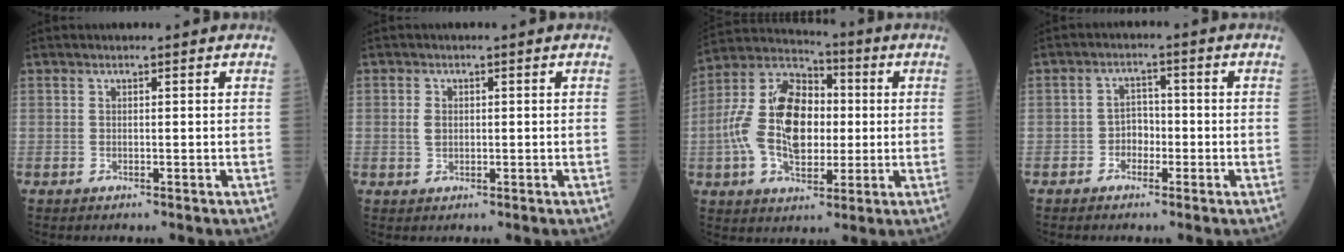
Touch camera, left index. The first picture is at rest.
{"total": 1.8, "force": [0.2, 1.5, 1.1], "torque": [-0.026, 0.003, 0.007]}
{"total": 14.9, "force": [-0.2, 8.5, 12.2], "torque": [-0.265, 0.027, -0.003]}
{"total": 2.9, "force": [-1.2, 2.2, 1.6], "torque": [-0.022, 0.006, -0.027]}